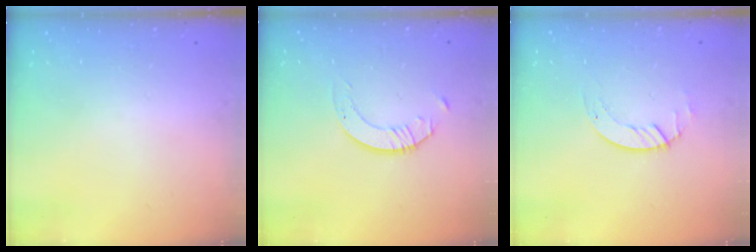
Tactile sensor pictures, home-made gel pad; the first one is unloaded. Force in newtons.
{"total": 2.1, "press": 2.1, "slide": 0.2}
{"total": 2.0, "press": 2.0, "slide": 0.2}